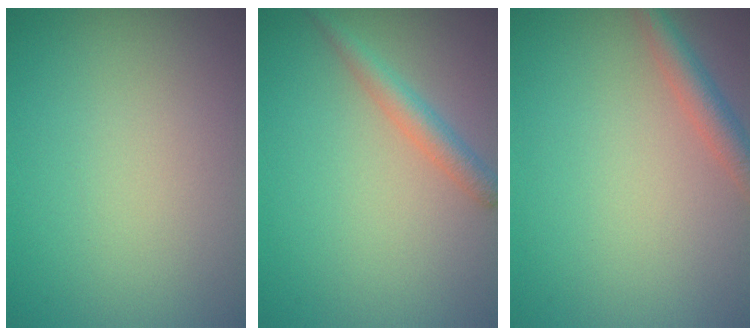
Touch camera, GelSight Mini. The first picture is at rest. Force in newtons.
{"total": 2.2, "press": 2.2, "slide": 0.1}
{"total": 2.6, "press": 2.6, "slide": 0.2}